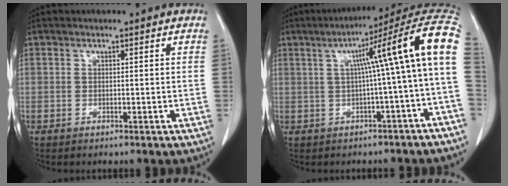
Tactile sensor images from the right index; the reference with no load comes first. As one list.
[{"total": 13.3, "force": [1.3, -0.7, 13.2], "torque": [-0.169, 0.044, 0.011]}]